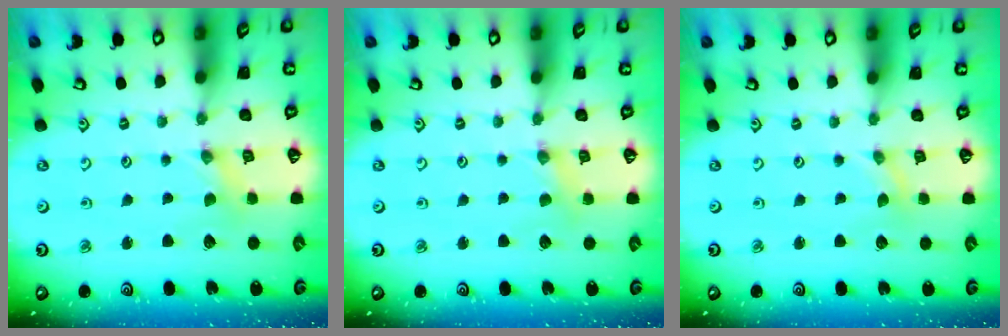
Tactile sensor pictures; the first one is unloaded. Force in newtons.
{"total": 2.5, "press": 2.5, "slide": 0.3}
{"total": 0.0}